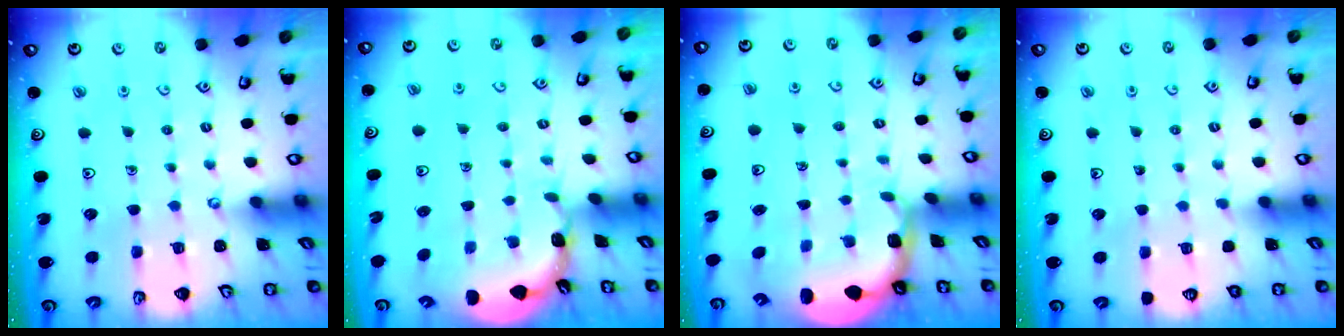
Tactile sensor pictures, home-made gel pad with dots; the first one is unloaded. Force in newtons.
{"total": 1.7, "press": 1.7, "slide": 0.1}
{"total": 2.1, "press": 1.9, "slide": 0.8}
{"total": 0.0}